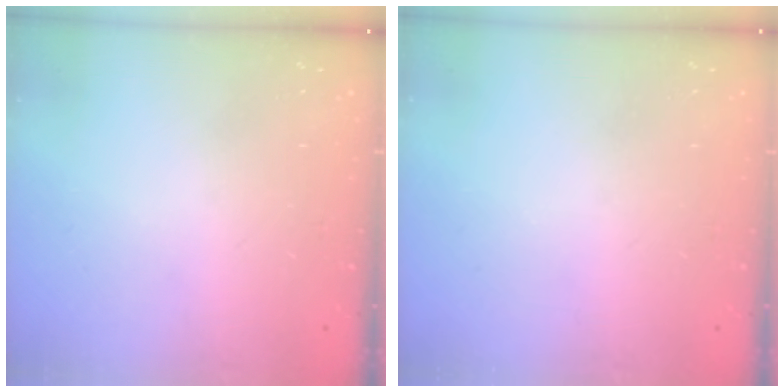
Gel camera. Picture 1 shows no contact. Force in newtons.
{"total": 0.0}